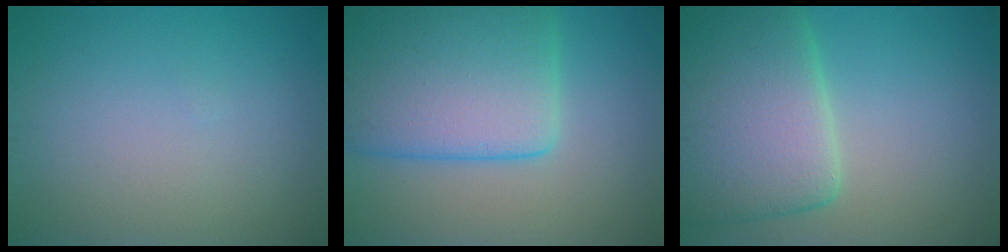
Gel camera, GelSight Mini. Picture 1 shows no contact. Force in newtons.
{"total": 10.4, "press": 10.4, "slide": 0.2}
{"total": 9.6, "press": 9.5, "slide": 1.1}